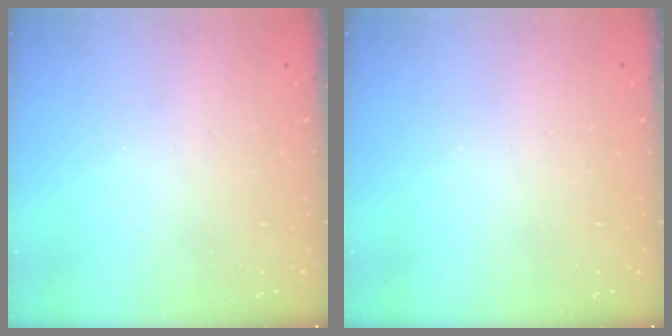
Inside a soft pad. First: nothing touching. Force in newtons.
{"total": 0.0}